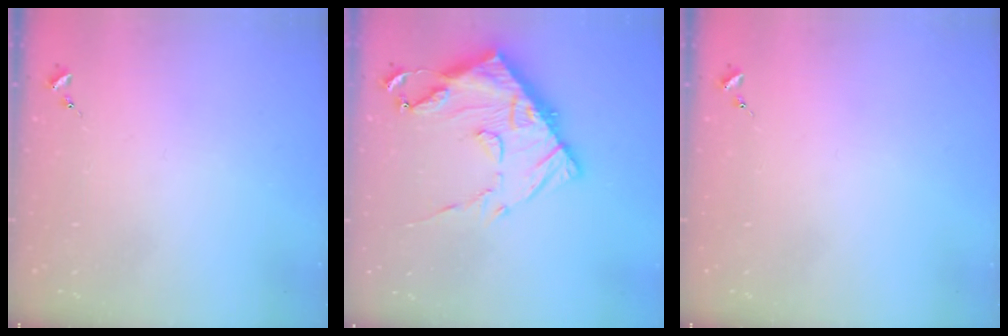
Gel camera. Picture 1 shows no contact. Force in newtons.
{"total": 20.8, "press": 20.7, "slide": 2.0}
{"total": 0.0}